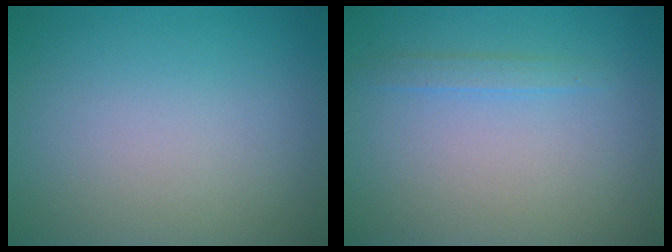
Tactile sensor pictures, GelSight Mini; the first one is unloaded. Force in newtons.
{"total": 1.1, "press": 1.1, "slide": 0.0}